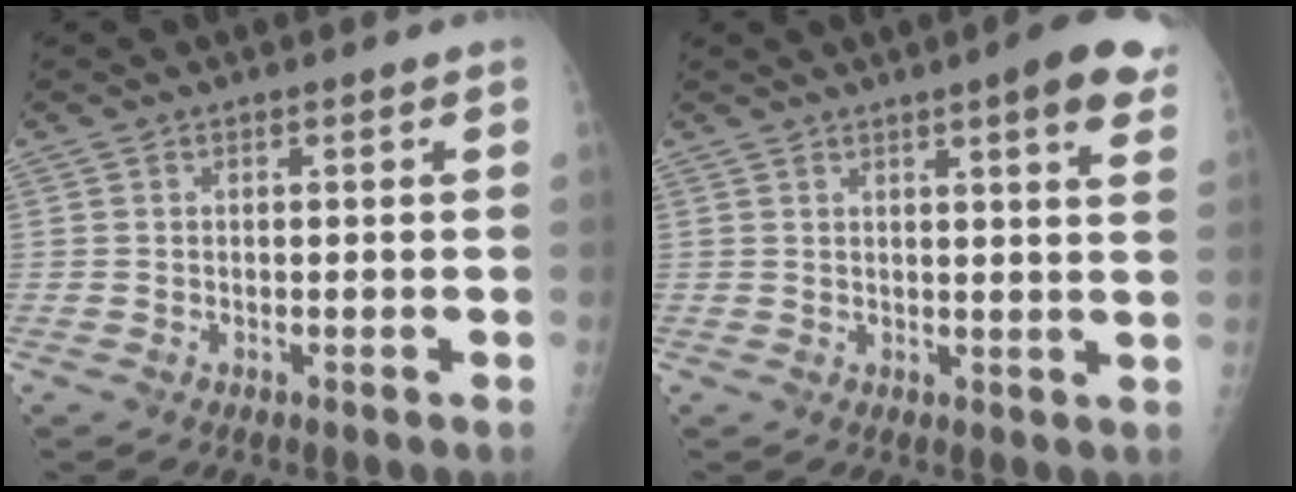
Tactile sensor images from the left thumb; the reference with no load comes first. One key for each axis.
{"total": 9.3, "fx": 5.4, "fy": 1.2, "fz": 7.5, "tx": -0.082, "ty": -0.015, "tz": 0.054}